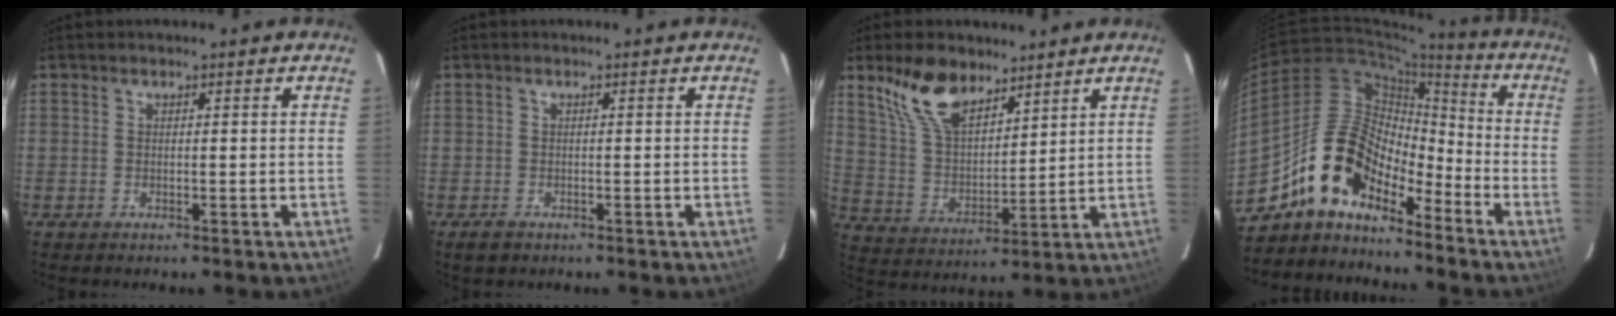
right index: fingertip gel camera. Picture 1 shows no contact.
{"total": 2.1, "force": [-1.2, 1.5, 0.7], "torque": [-0.016, -0.002, -0.020]}
{"total": 12.6, "force": [8.6, 6.1, 6.8], "torque": [-0.135, 0.019, 0.176]}
{"total": 13.5, "force": [-10.5, 5.9, 6.0], "torque": [-0.105, 0.027, -0.200]}